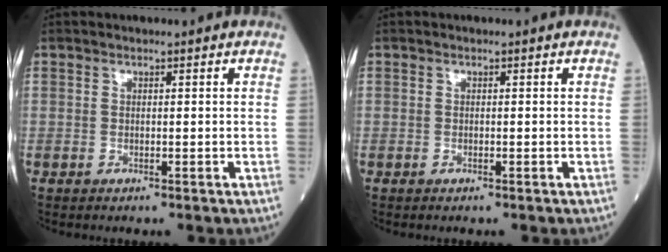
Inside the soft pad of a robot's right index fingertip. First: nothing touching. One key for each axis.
{"total": 0.0}